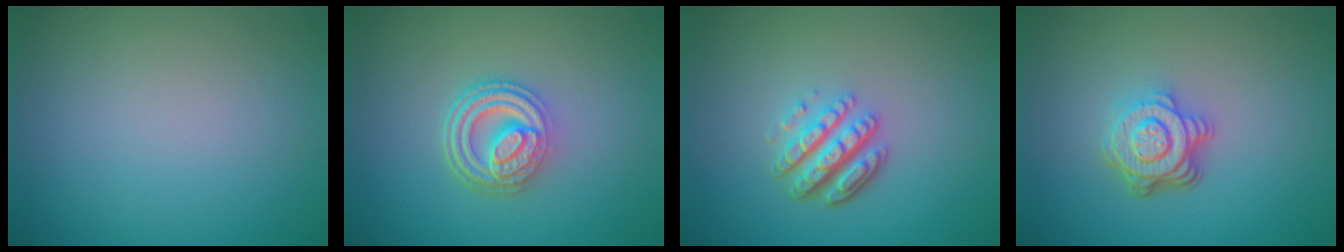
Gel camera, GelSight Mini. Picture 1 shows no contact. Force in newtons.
{"total": 4.8, "press": 3.6, "slide": 3.1}
{"total": 4.6, "press": 3.4, "slide": 3.2}
{"total": 4.5, "press": 3.3, "slide": 3.1}